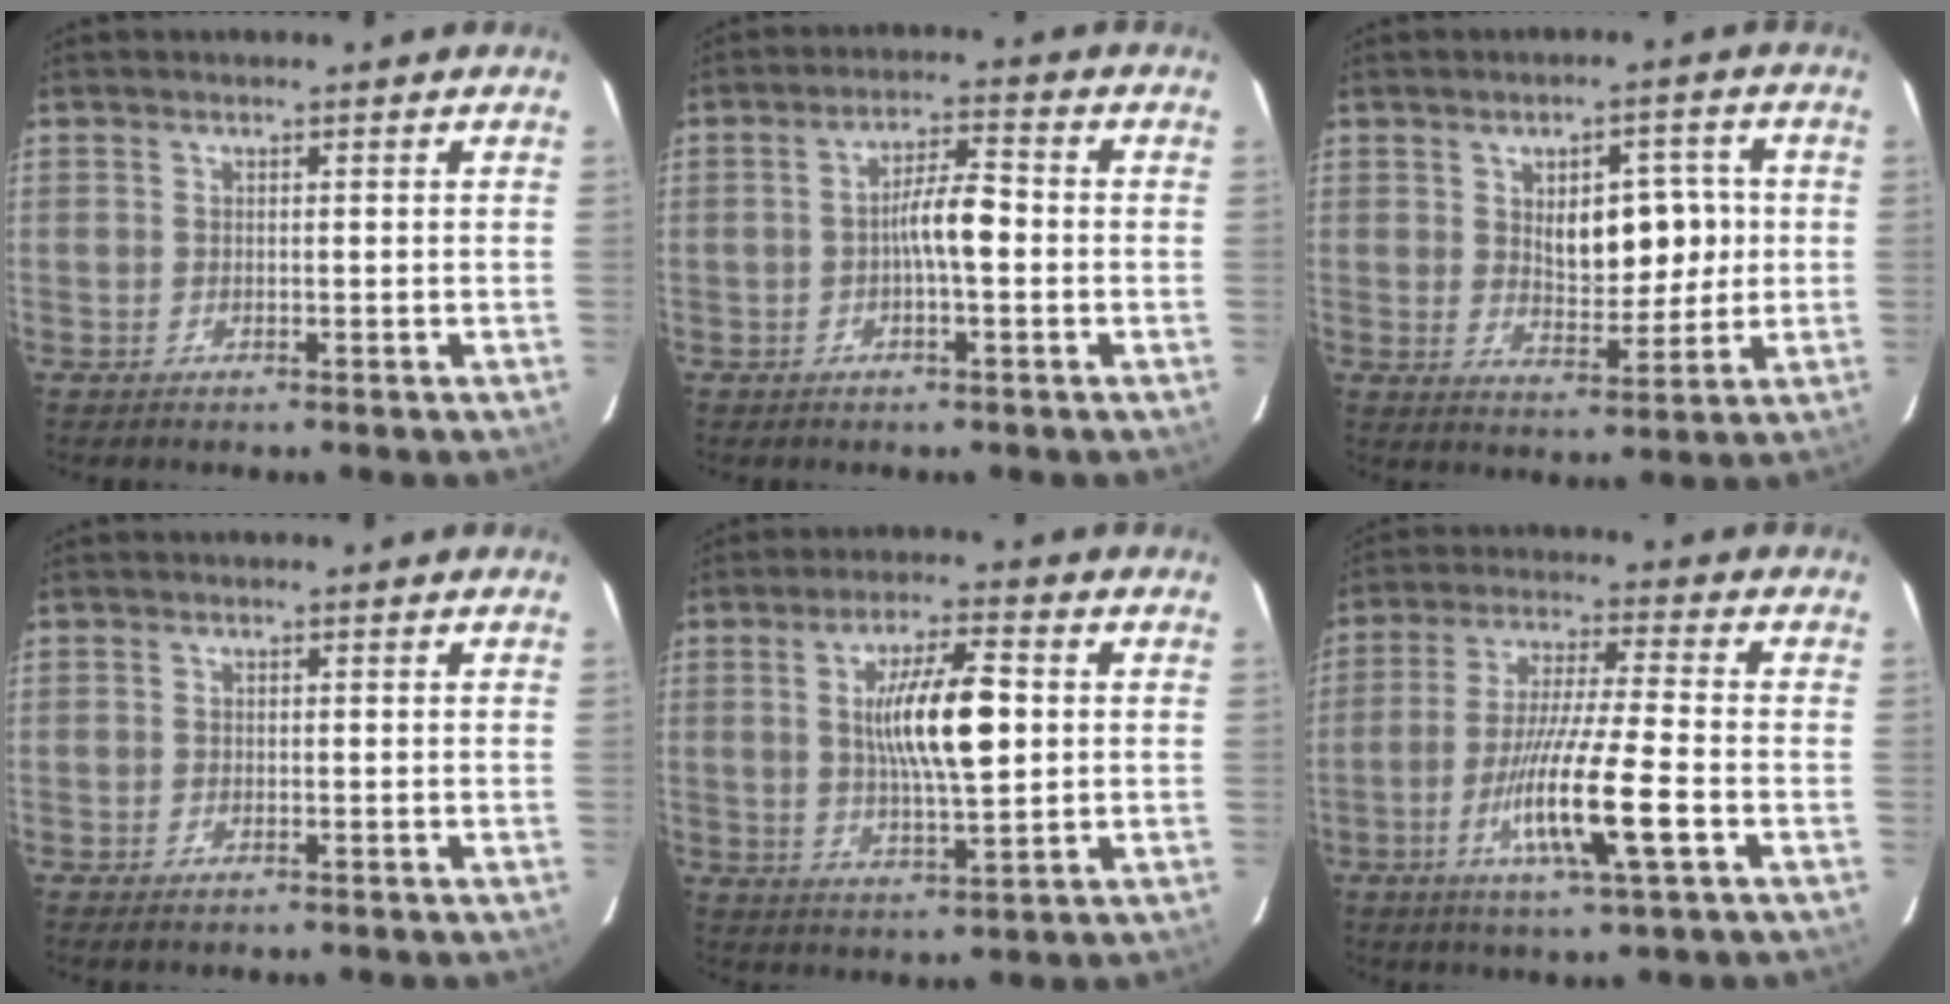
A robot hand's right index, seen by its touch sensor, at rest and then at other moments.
{"total": 5.6, "force": [-0.8, 0.9, 5.4], "torque": [-0.097, 0.016, -0.016]}
{"total": 9.0, "force": [1.4, 4.3, 7.7], "torque": [-0.111, 0.011, 0.033]}
{"total": 0.8, "force": [-0.5, 0.3, 0.5], "torque": [-0.010, -0.002, -0.004]}
{"total": 11.1, "force": [1.3, 1.9, 10.8], "torque": [-0.192, 0.004, 0.025]}
{"total": 12.7, "force": [-4.2, 0.1, 12.0], "torque": [-0.227, -0.018, -0.080]}